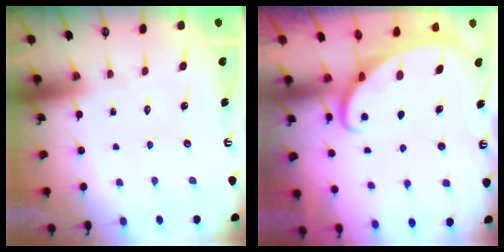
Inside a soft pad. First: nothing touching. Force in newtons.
{"total": 2.0, "press": 2.0, "slide": 0.0}